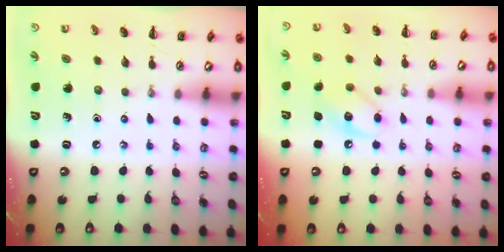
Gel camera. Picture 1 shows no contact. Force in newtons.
{"total": 9.3, "press": 9.2, "slide": 0.8}